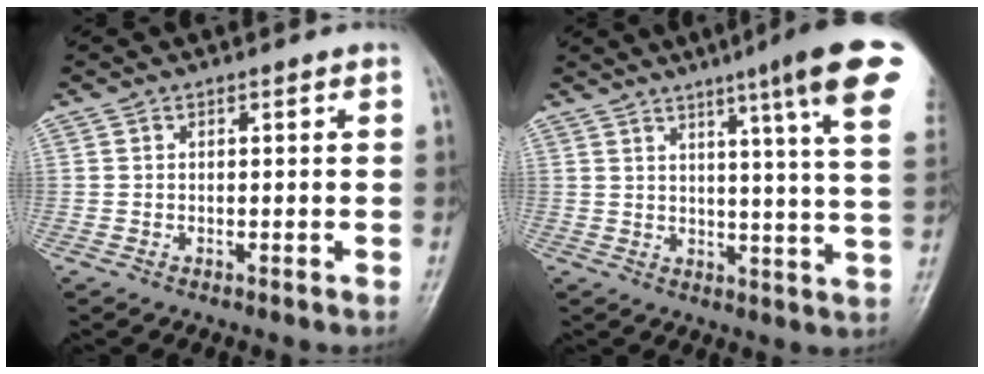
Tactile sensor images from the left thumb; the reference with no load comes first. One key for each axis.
{"total": 17.4, "fx": 9.5, "fy": 0.6, "fz": 14.5, "tx": -0.181, "ty": -0.034, "tz": 0.107}